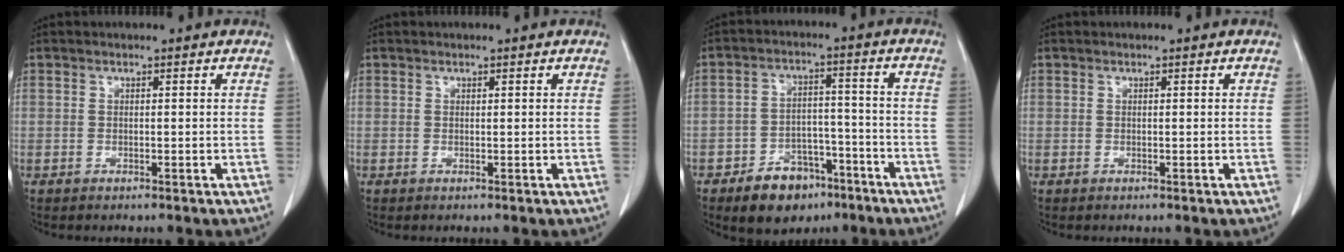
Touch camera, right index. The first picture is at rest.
{"total": 0.0}
{"total": 8.8, "force": [-5.8, 5.3, 4.1], "torque": [-0.066, 0.018, -0.086]}
{"total": 0.0}